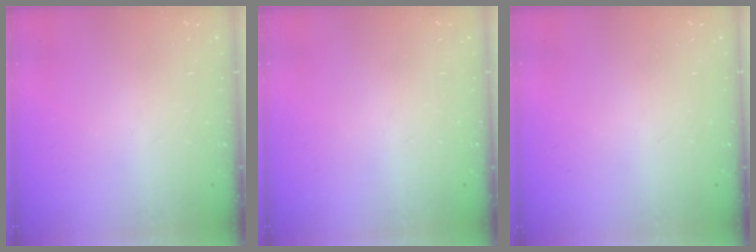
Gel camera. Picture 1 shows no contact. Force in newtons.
{"total": 0.0}
{"total": 0.0}